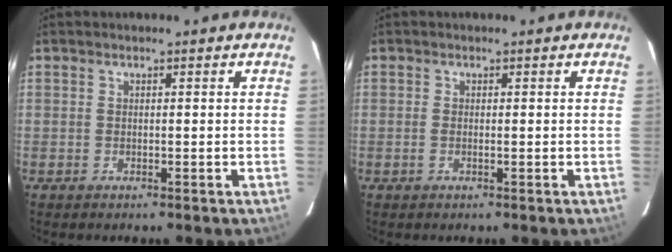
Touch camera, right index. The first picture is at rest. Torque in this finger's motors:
{"motor_torque": [-0.09, -0.03, 0.01, 0.01]}